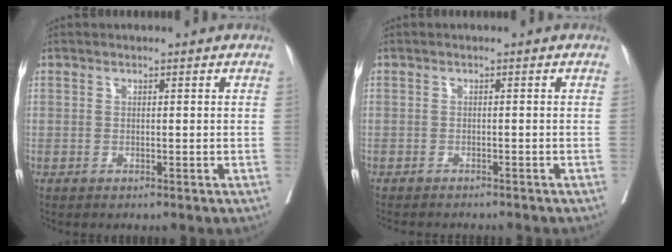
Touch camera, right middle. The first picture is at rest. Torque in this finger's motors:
{"motor_torque": [0.27, -0.43, 0.04, 0.02]}